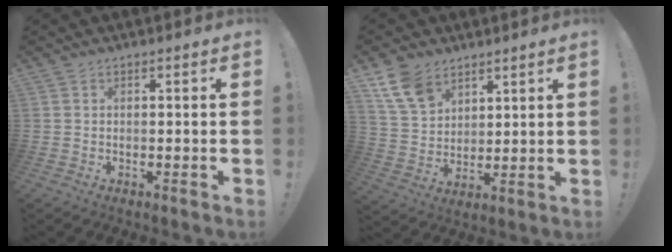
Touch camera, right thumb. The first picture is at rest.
{"total": 12.2, "force": [7.8, 7.8, 5.1], "torque": [-0.102, -0.037, 0.158]}